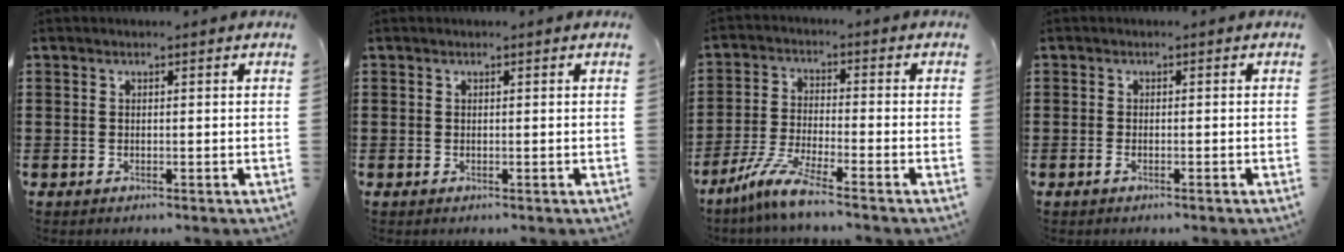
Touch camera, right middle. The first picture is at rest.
{"total": 0.0}
{"total": 6.7, "force": [-5.5, 0.1, 4.0], "torque": [-0.096, -0.018, -0.109]}
{"total": 0.7, "force": [-0.4, 0.1, 0.5], "torque": [-0.011, -0.003, -0.008]}